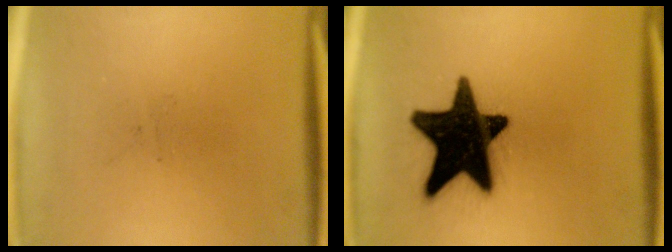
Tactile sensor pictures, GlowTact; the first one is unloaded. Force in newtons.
{"total": 19.7}